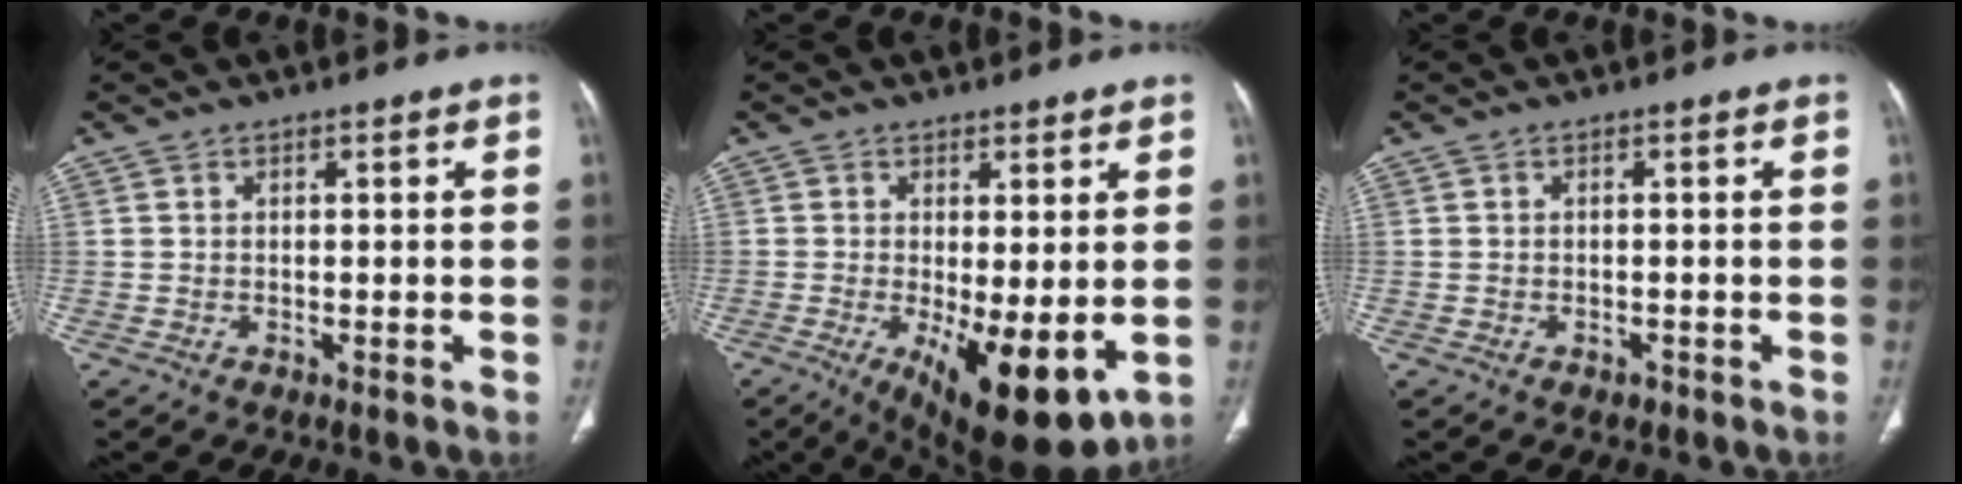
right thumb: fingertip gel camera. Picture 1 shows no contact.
{"total": 12.7, "force": [-2.9, 4.4, 11.6], "torque": [-0.171, -0.028, -0.028]}
{"total": 1.0, "force": [-0.6, 0.6, 0.4], "torque": [-0.005, 0.001, -0.009]}